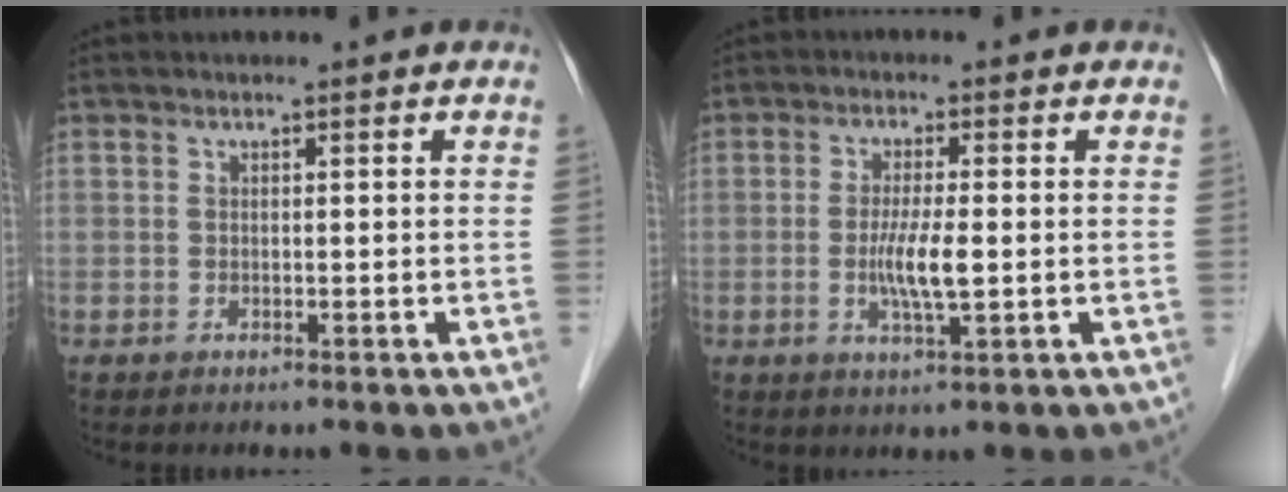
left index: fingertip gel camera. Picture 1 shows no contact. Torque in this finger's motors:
{"motor_torque": [0.62, 0.44, 0.23, 0.10]}